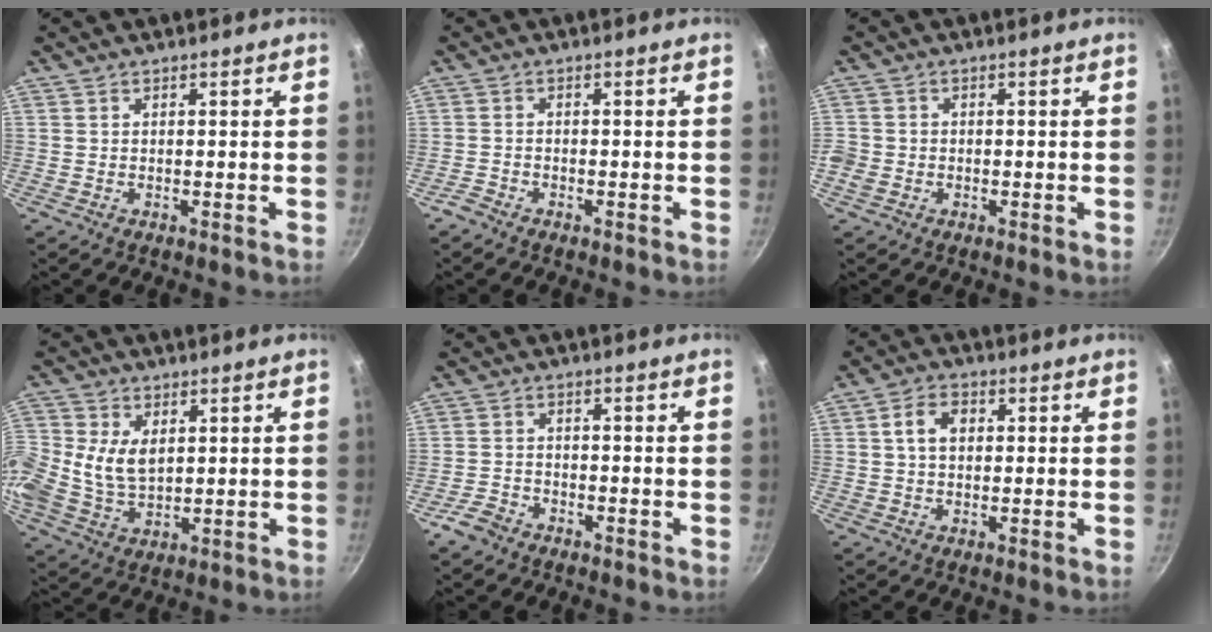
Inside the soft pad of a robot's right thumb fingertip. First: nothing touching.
{"total": 1.8, "force": [-1.6, 0.7, 0.6], "torque": [-0.025, 0.014, -0.034]}
{"total": 3.5, "force": [-1.1, 3.0, 1.5], "torque": [-0.031, 0.007, -0.024]}
{"total": 10.6, "force": [1.7, 7.6, 7.1], "torque": [-0.147, -0.001, 0.032]}
{"total": 4.1, "force": [-3.0, 2.4, 1.4], "torque": [-0.030, 0.028, -0.057]}
{"total": 5.2, "force": [0.9, 3.7, 3.6], "torque": [-0.051, 0.011, 0.008]}